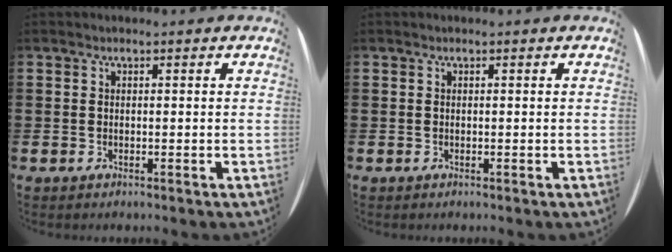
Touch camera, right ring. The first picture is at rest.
{"total": 0.0}